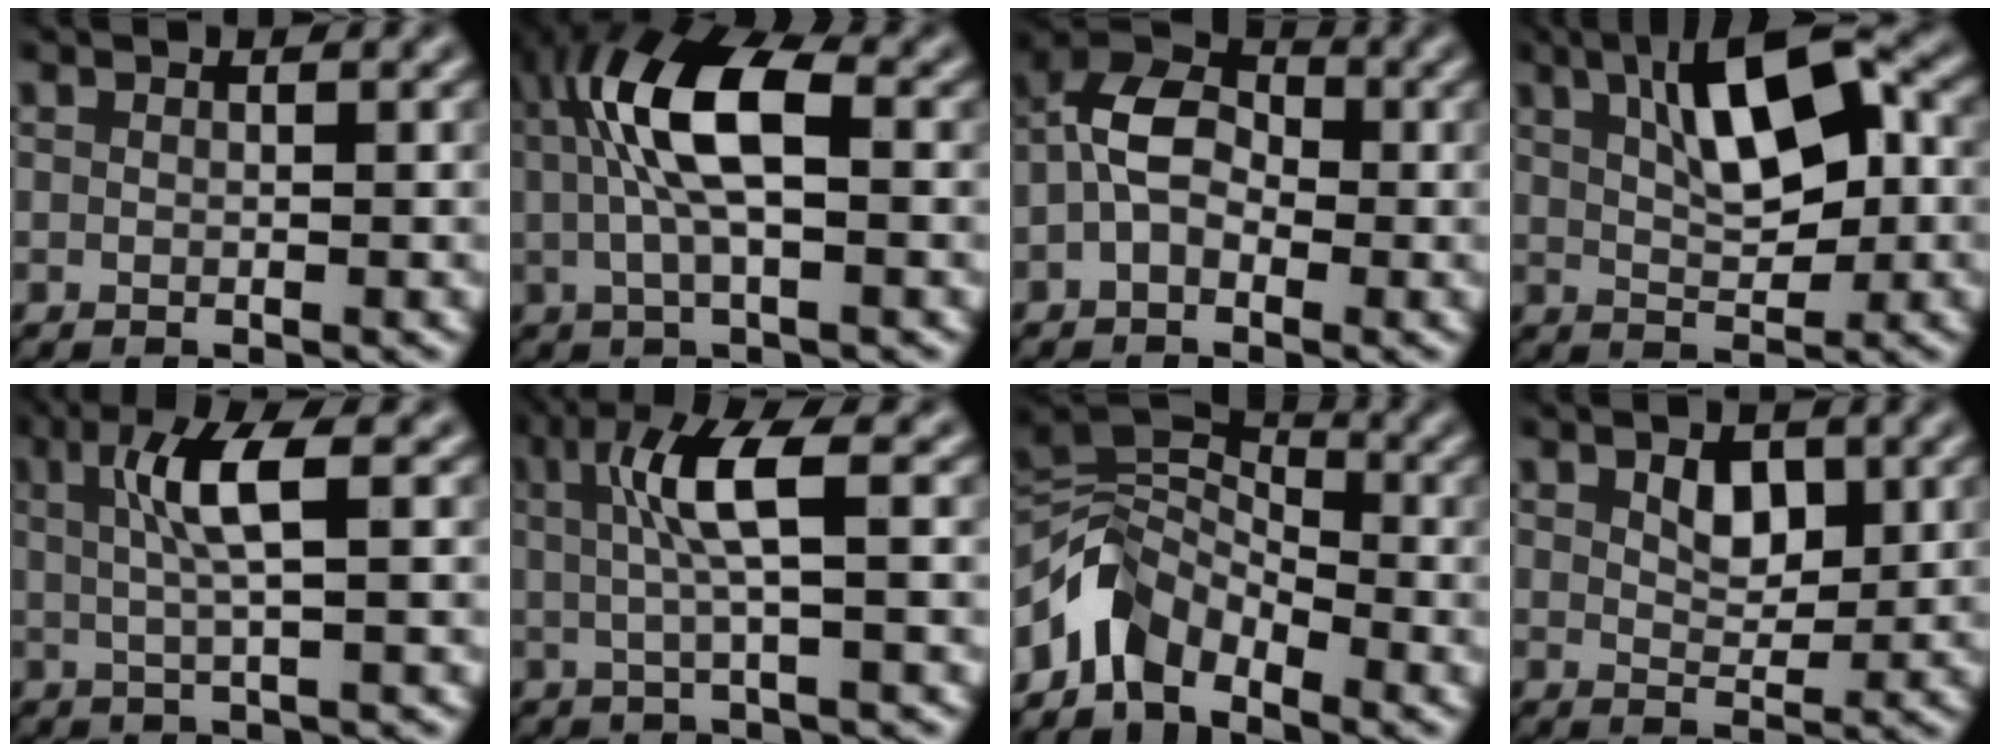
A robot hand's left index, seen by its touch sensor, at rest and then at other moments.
{"total": 7.1, "force": [0.6, 2.6, 6.5], "torque": [-0.135, 0.011, 0.003]}
{"total": 4.8, "force": [-1.1, 3.2, 3.5], "torque": [-0.066, 0.014, -0.032]}
{"total": 7.8, "force": [2.2, 3.0, 6.8], "torque": [-0.112, 0.016, 0.030]}
{"total": 4.1, "force": [0.8, 0.7, 4.0], "torque": [-0.079, 0.000, 0.013]}
{"total": 4.5, "force": [0.6, 0.7, 4.4], "torque": [-0.092, 0.002, 0.013]}
{"total": 5.5, "force": [-4.0, 3.0, 2.4], "torque": [-0.036, -0.002, -0.092]}
{"total": 2.4, "force": [0.8, 1.5, 1.7], "torque": [-0.035, -0.006, 0.014]}